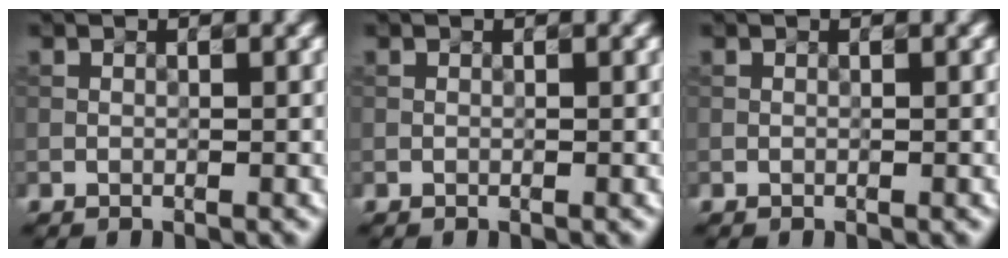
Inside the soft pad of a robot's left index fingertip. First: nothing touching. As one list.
[{"total": 0.0}, {"total": 0.0}]